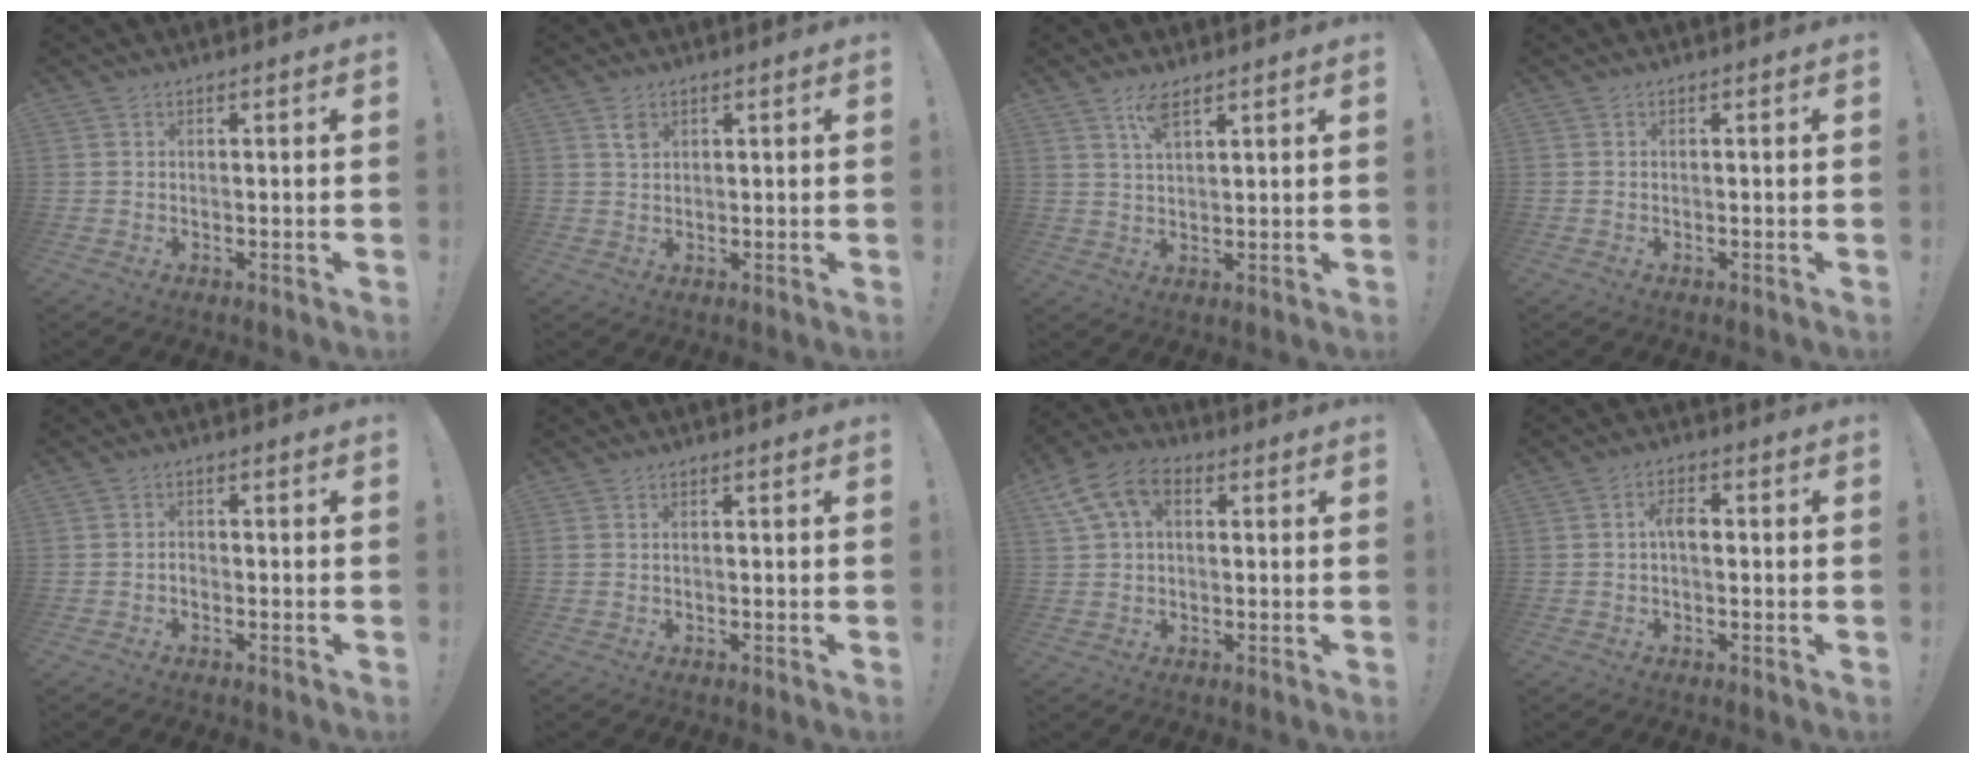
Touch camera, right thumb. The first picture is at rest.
{"total": 2.6, "force": [1.5, 1.6, 1.4], "torque": [-0.010, -0.007, 0.024]}
{"total": 5.0, "force": [3.3, 1.5, 3.5], "torque": [-0.062, -0.011, 0.055]}
{"total": 0.0}
{"total": 1.2, "force": [-0.9, 0.7, 0.3], "torque": [-0.003, 0.006, -0.018]}
{"total": 0.5, "force": [0.1, 0.1, 0.5], "torque": [-0.013, 0.002, 0.002]}
{"total": 10.2, "force": [3.2, 6.7, 7.0], "torque": [-0.135, 0.009, 0.068]}
{"total": 4.0, "force": [0.3, 2.1, 3.4], "torque": [-0.066, 0.012, 0.003]}